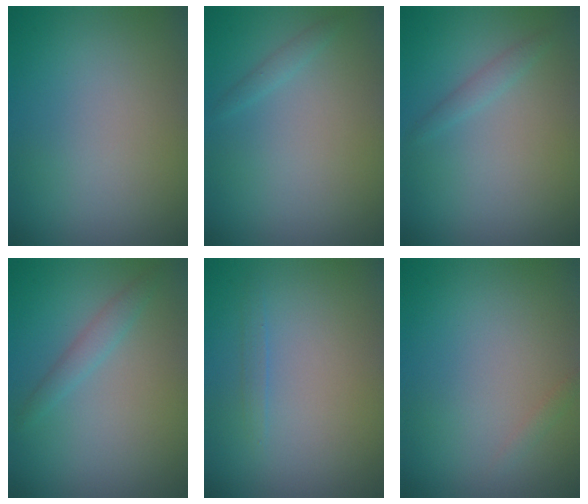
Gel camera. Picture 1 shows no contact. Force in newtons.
{"total": 0.8, "press": 0.8, "slide": 0.1}
{"total": 1.6, "press": 1.6, "slide": 0.1}
{"total": 1.6, "press": 1.6, "slide": 0.1}
{"total": 0.7, "press": 0.7, "slide": 0.1}
{"total": 0.6, "press": 0.6, "slide": 0.0}